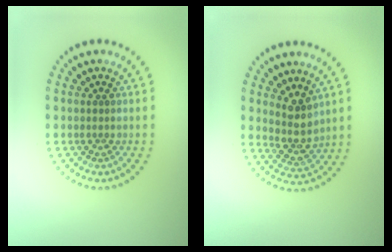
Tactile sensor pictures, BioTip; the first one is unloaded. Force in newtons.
{"total": 3.1, "press": 2.4, "slide": 2.0}